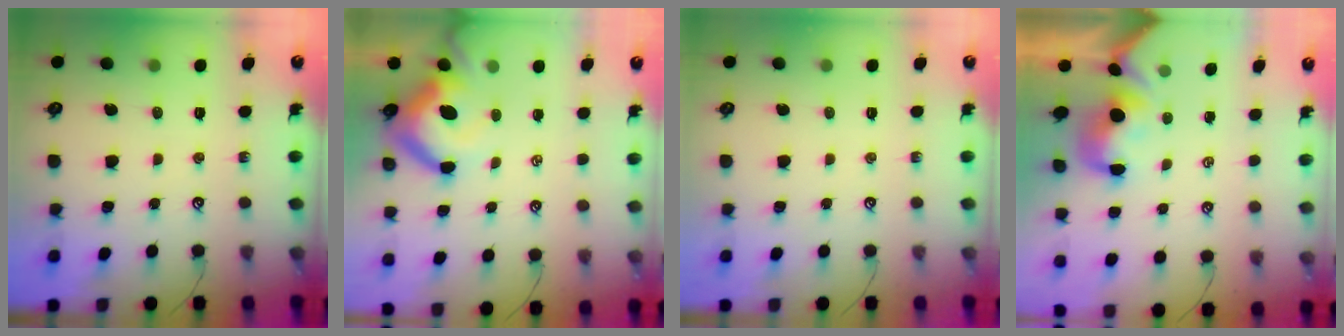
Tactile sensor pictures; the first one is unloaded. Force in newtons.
{"total": 8.6, "press": 8.3, "slide": 2.0}
{"total": 0.0}
{"total": 0.9, "press": 0.9, "slide": 0.3}